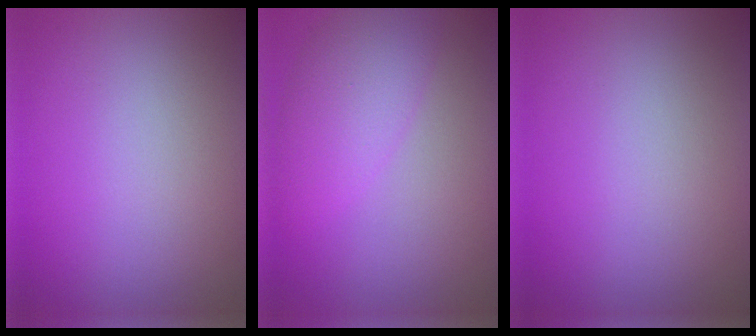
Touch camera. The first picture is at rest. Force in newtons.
{"total": 4.6, "press": 4.6, "slide": 0.3}
{"total": 0.0}